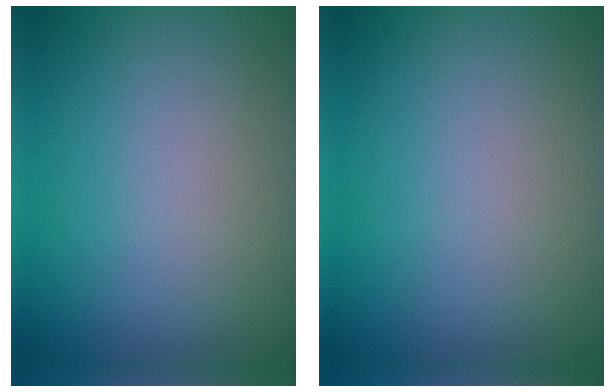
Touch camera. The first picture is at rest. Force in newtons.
{"total": 0.0}